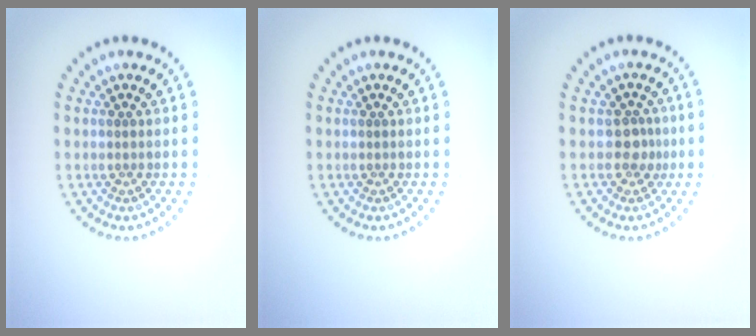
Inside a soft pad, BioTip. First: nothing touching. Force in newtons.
{"total": 0.0}
{"total": 1.8, "press": 1.5, "slide": 1.0}